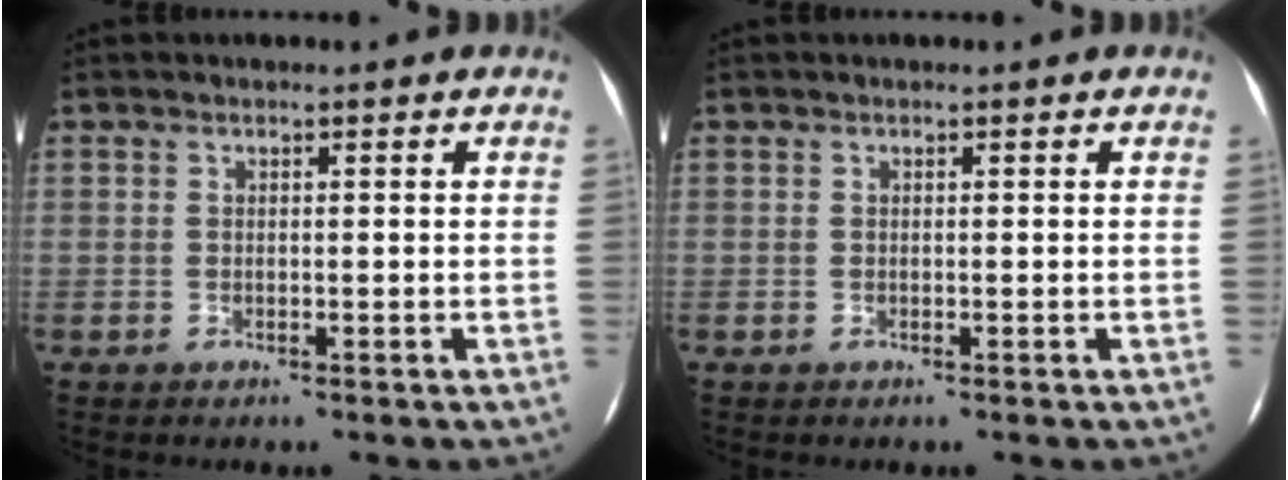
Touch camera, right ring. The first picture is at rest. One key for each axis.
{"total": 0.0}